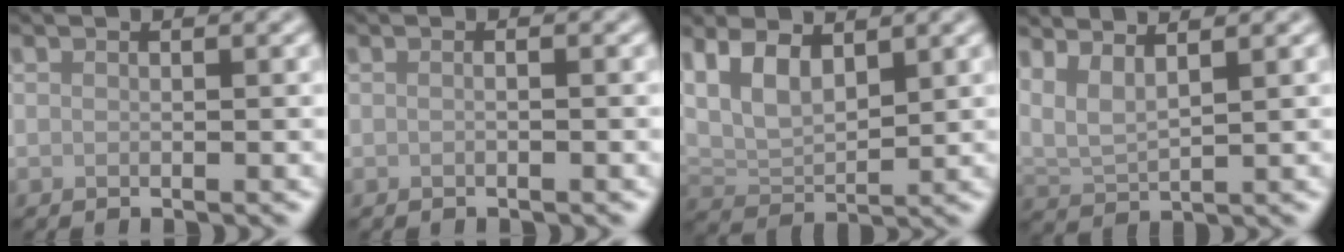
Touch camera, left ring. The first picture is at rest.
{"total": 0.6, "force": [0.0, 0.2, 0.6], "torque": [-0.009, -0.003, -0.004]}
{"total": 5.4, "force": [2.6, 3.0, 3.7], "torque": [-0.078, 0.000, 0.048]}
{"total": 3.5, "force": [2.7, 0.8, 2.2], "torque": [-0.053, 0.005, 0.054]}